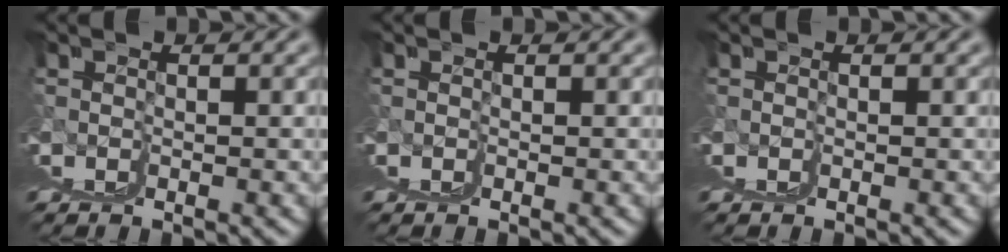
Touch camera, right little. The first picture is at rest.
{"total": 0.0}
{"total": 0.0}